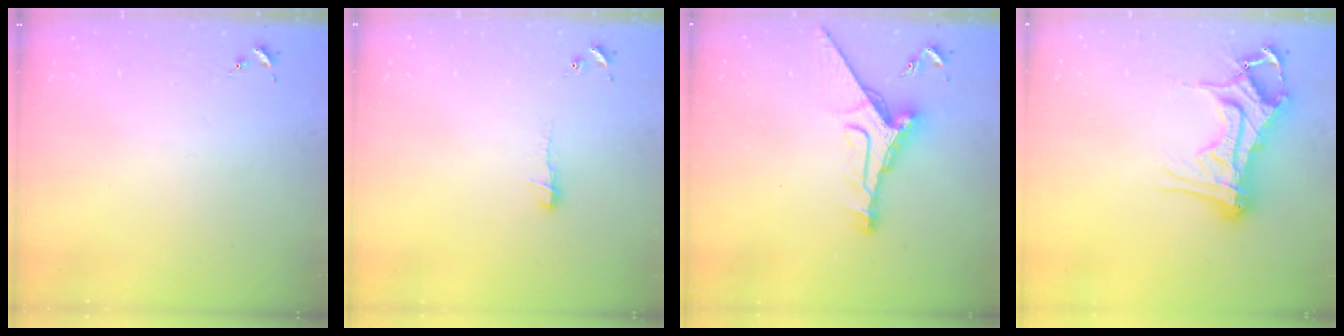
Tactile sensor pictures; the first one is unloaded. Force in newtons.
{"total": 5.1, "press": 5.0, "slide": 0.5}
{"total": 11.5, "press": 11.5, "slide": 0.8}
{"total": 17.0, "press": 16.9, "slide": 2.0}